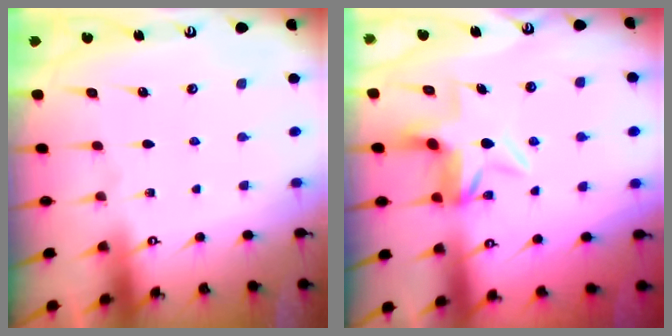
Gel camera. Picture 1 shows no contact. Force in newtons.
{"total": 5.8, "press": 5.8, "slide": 0.4}